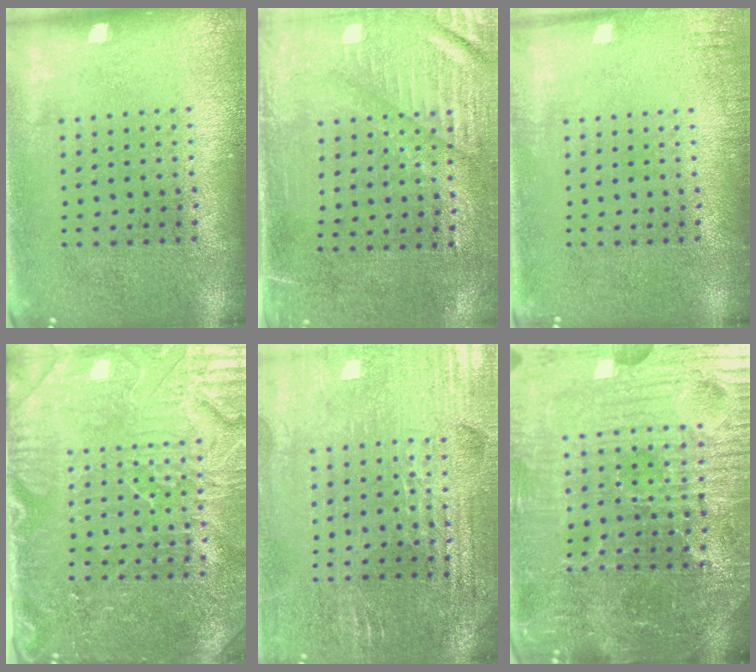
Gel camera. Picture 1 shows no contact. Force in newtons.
{"total": 3.1, "press": 2.7, "slide": 1.5}
{"total": 1.3, "press": 1.3, "slide": 0.1}
{"total": 5.0, "press": 4.5, "slide": 2.2}
{"total": 2.9, "press": 2.8, "slide": 0.5}
{"total": 6.0, "press": 5.7, "slide": 2.0}